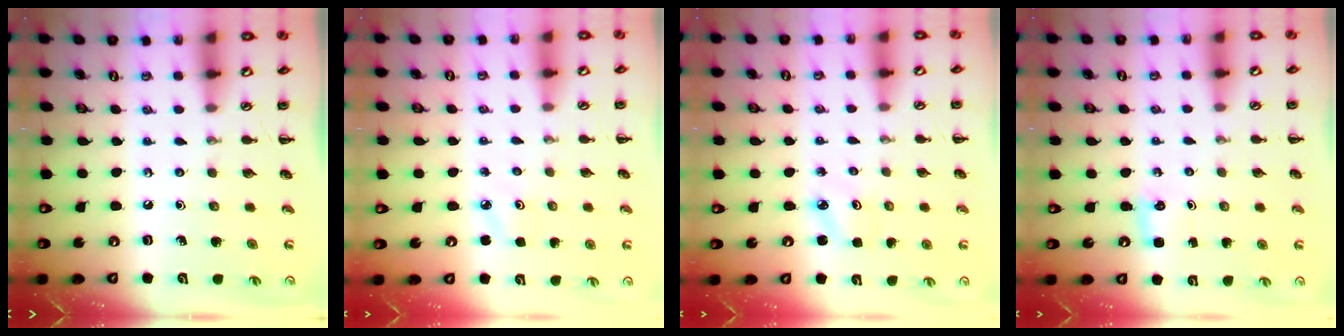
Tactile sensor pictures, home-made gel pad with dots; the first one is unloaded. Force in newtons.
{"total": 3.4, "press": 3.2, "slide": 1.0}
{"total": 2.4, "press": 2.3, "slide": 0.7}
{"total": 2.4, "press": 2.3, "slide": 0.7}